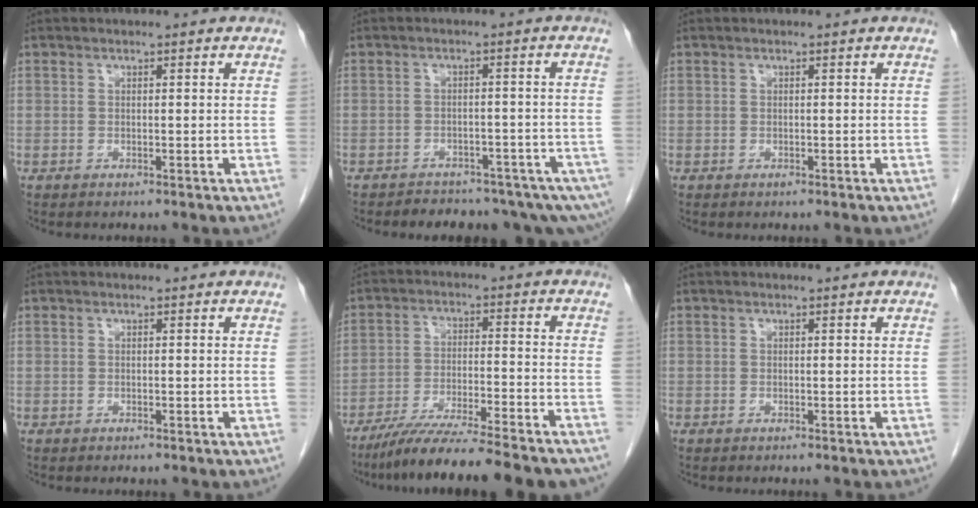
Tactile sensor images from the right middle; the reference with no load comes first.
{"total": 12.5, "force": [-9.9, 4.9, 5.8], "torque": [-0.072, 0.011, -0.114]}
{"total": 0.0}
{"total": 0.0}
{"total": 18.5, "force": [-16.0, 1.0, 9.2], "torque": [-0.129, -0.024, -0.245]}
{"total": 0.0}